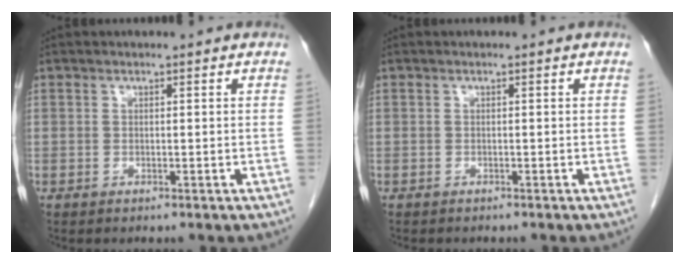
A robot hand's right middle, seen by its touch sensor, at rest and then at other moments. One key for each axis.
{"total": 1.7, "fx": -1.5, "fy": 0.6, "fz": 0.6, "tx": -0.014, "ty": -0.003, "tz": -0.017}